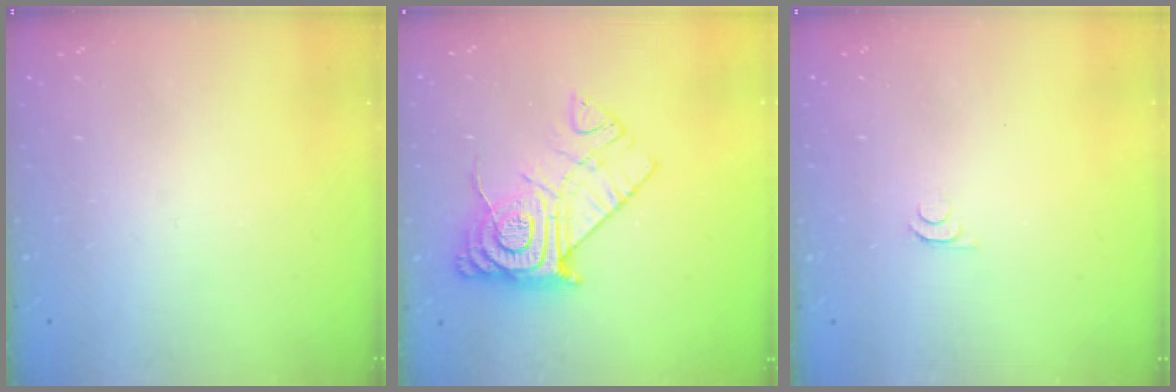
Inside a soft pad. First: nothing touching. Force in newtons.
{"total": 16.4, "press": 16.3, "slide": 1.7}
{"total": 4.4, "press": 4.3, "slide": 0.6}